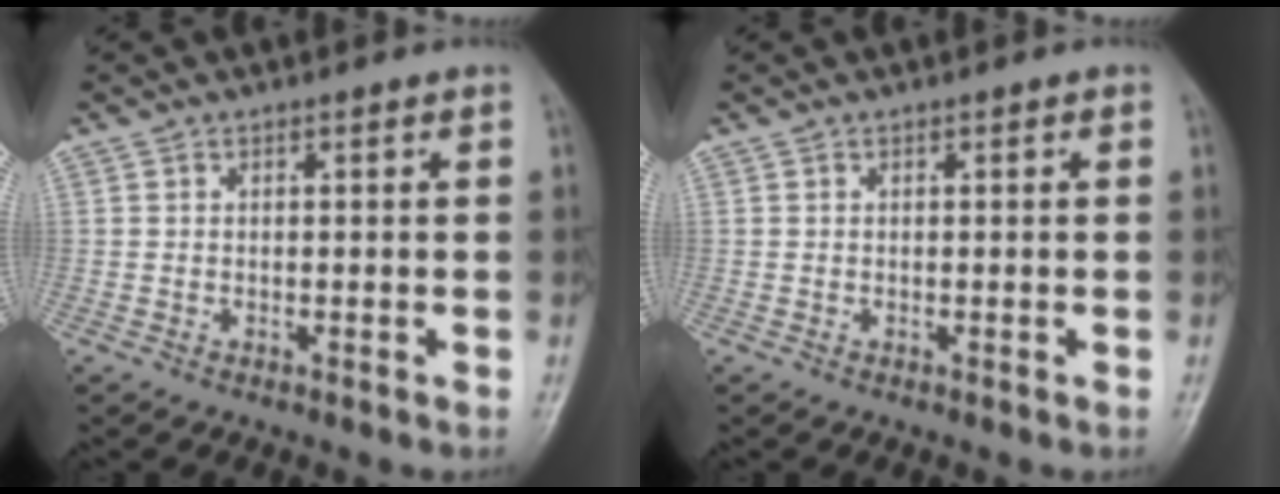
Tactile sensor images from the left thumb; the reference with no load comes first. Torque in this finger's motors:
{"motor_torque": [0.07, 0.02, 0.08, -0.29, 0.00]}